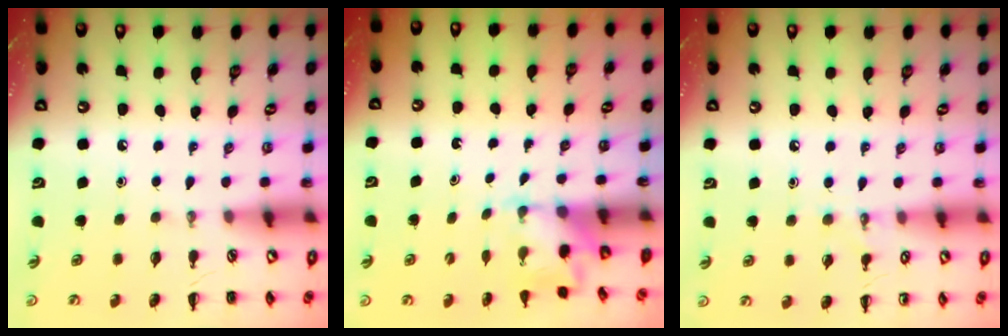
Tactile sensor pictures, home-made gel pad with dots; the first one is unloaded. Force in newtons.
{"total": 2.0, "press": 1.9, "slide": 0.6}
{"total": 6.2, "press": 6.0, "slide": 1.8}